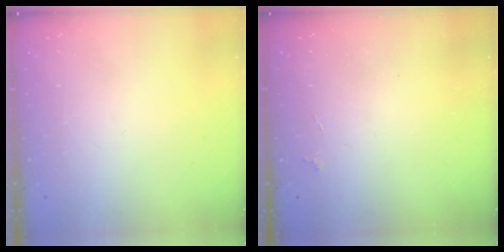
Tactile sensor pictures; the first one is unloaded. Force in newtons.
{"total": 2.1, "press": 2.0, "slide": 0.4}